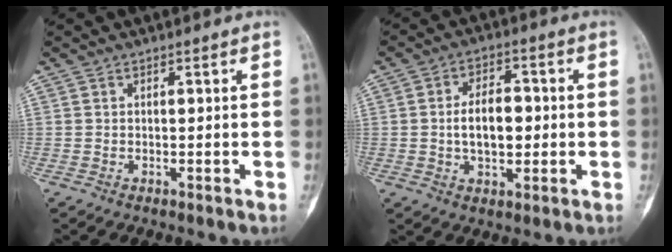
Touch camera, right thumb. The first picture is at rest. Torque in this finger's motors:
{"motor_torque": [1.15, 1.07, 0.59, -0.55, 0.40]}